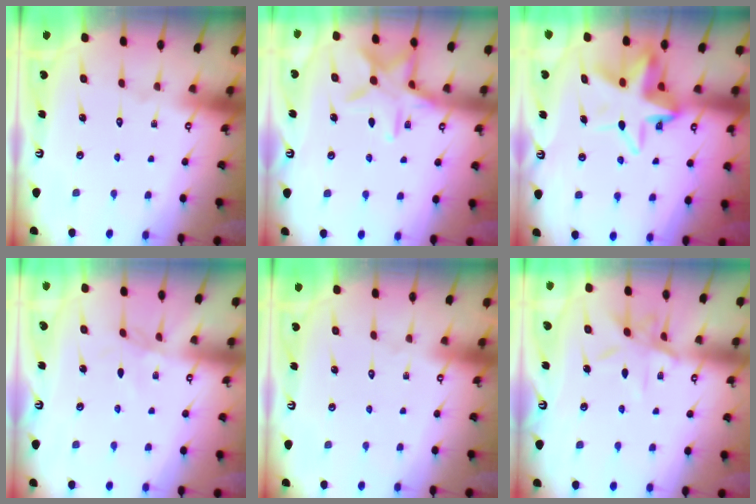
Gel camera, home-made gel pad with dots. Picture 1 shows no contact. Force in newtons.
{"total": 12.2, "press": 12.2, "slide": 0.8}
{"total": 10.8, "press": 10.3, "slide": 3.1}
{"total": 2.2, "press": 2.2, "slide": 0.3}
{"total": 0.0}
{"total": 8.5, "press": 8.5, "slide": 0.6}